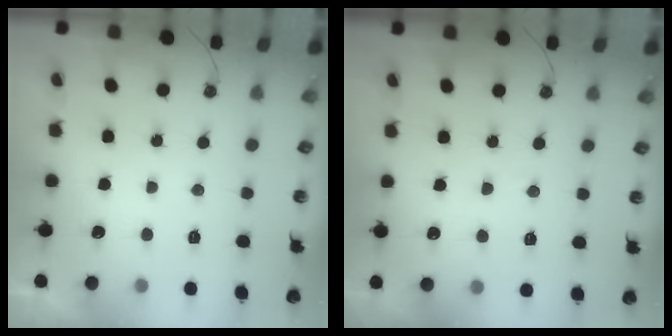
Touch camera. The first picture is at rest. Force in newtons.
{"total": 3.7, "press": 3.6, "slide": 0.6}